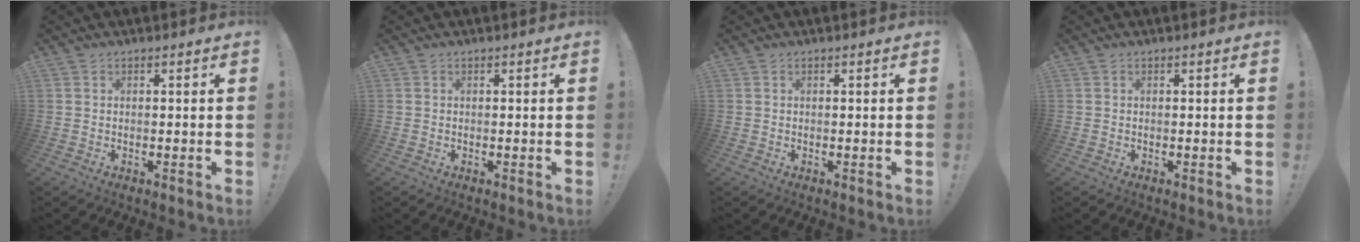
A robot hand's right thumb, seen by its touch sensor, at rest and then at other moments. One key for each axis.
{"total": 0.0}
{"total": 0.0}
{"total": 0.0}